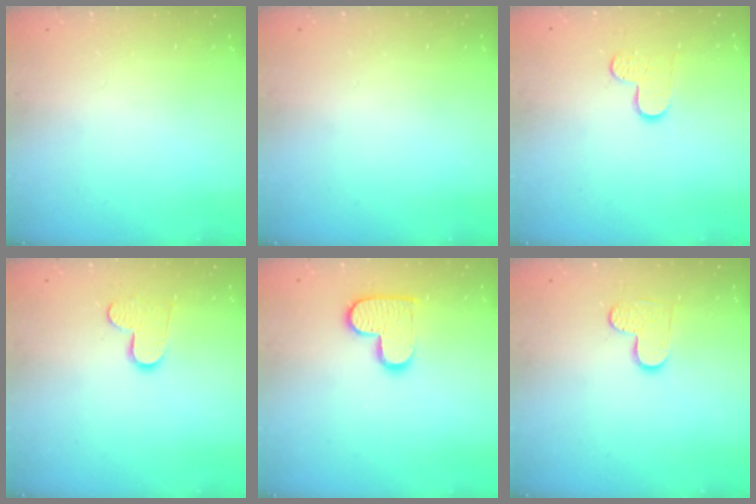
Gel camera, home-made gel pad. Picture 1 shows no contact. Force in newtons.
{"total": 0.0}
{"total": 7.9, "press": 7.9, "slide": 0.5}
{"total": 8.5, "press": 8.5, "slide": 0.5}
{"total": 11.9, "press": 11.9, "slide": 0.6}
{"total": 6.3, "press": 6.3, "slide": 0.1}